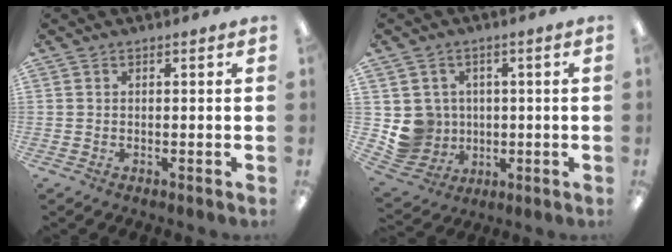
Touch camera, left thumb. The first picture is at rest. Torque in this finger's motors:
{"motor_torque": [-0.57, 0.63, 0.05, -0.06, 0.03]}